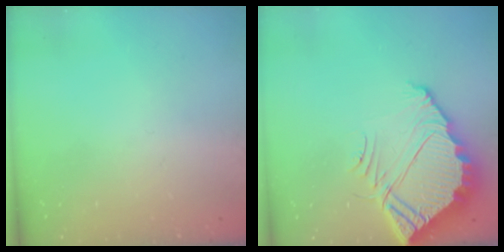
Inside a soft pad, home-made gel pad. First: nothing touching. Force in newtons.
{"total": 8.4, "press": 8.4, "slide": 0.5}